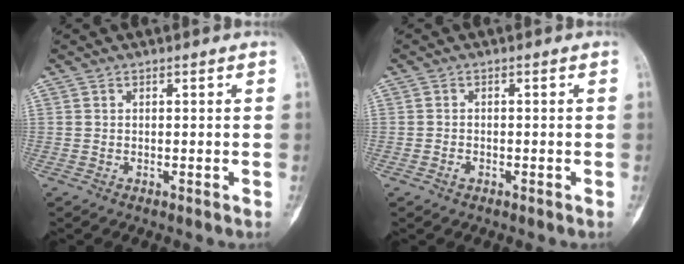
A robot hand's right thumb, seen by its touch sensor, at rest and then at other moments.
{"total": 1.1, "force": [-0.6, 0.7, 0.5], "torque": [-0.005, 0.005, -0.012]}